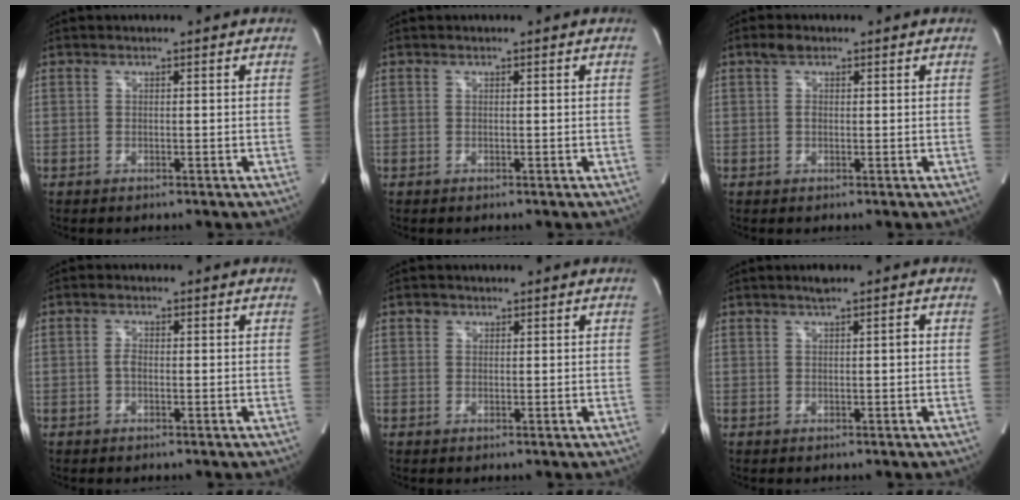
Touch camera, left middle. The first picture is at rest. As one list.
[{"total": 0.0}, {"total": 1.8, "force": [0.9, 1.0, 1.1], "torque": [-0.033, 0.011, 0.018]}, {"total": 1.2, "force": [-0.3, 0.4, 1.0], "torque": [-0.026, 0.000, -0.005]}, {"total": 0.9, "force": [0.5, 0.7, 0.1], "torque": [0.004, 0.001, 0.006]}, {"total": 2.1, "force": [0.7, 0.3, 2.0], "torque": [-0.035, 0.011, 0.013]}]